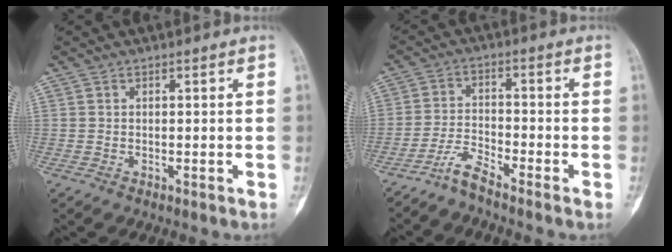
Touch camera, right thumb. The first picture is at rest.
{"total": 4.3, "force": [-3.9, -0.1, 1.9], "torque": [-0.045, 0.016, -0.086]}